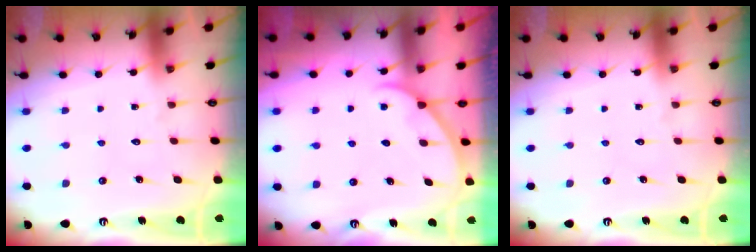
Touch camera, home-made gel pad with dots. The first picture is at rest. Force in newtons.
{"total": 2.4, "press": 2.4, "slide": 0.3}
{"total": 0.0}